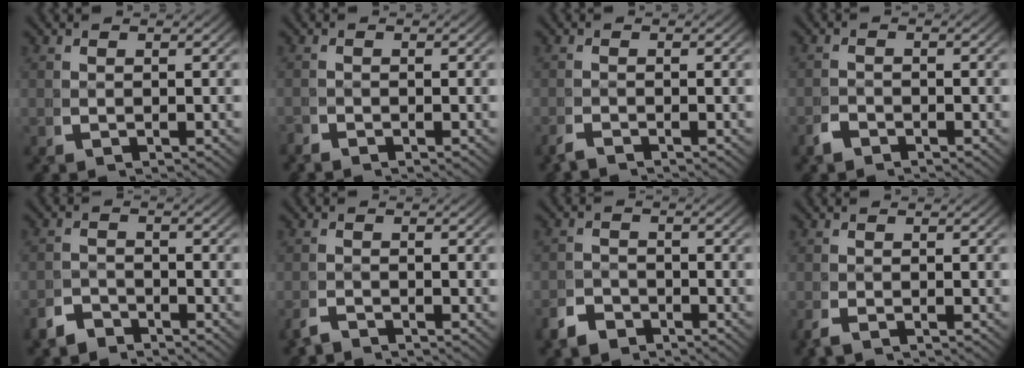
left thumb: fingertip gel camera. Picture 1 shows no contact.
{"total": 0.9, "force": [-0.9, -0.1, -0.2], "torque": [0.010, -0.004, -0.021]}
{"total": 1.1, "force": [-1.1, -0.1, 0.1], "torque": [0.003, -0.003, -0.026]}
{"total": 1.4, "force": [-1.3, 0.3, 0.2], "torque": [-0.003, -0.008, -0.026]}
{"total": 2.7, "force": [-2.6, 0.7, 0.0], "torque": [0.005, -0.011, -0.049]}
{"total": 1.4, "force": [-1.4, 0.1, 0.1], "torque": [0.003, -0.005, -0.030]}
{"total": 2.8, "force": [-2.6, 1.0, 0.2], "torque": [0.002, -0.011, -0.046]}
{"total": 0.8, "force": [-0.7, 0.0, 0.3], "torque": [-0.007, -0.002, -0.015]}